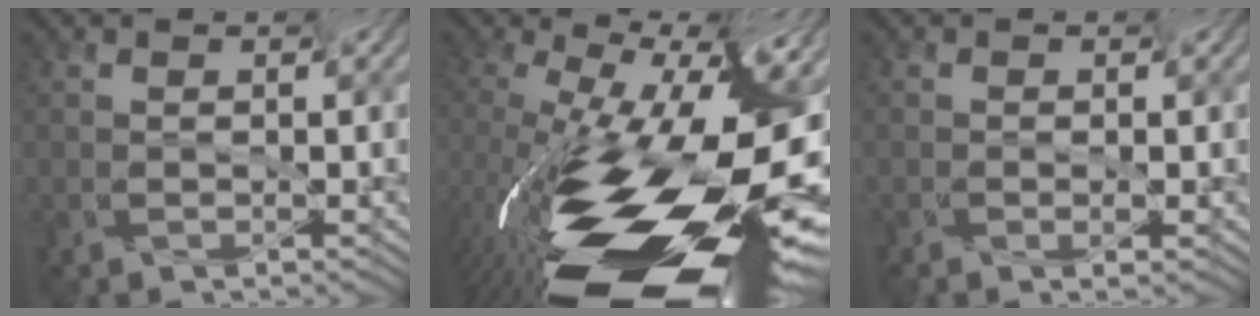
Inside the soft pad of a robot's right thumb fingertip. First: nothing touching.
{"total": 18.7, "force": [-11.1, 5.3, 14.0], "torque": [-0.231, -0.012, -0.182]}
{"total": 0.8, "force": [-0.8, 0.0, 0.1], "torque": [-0.012, 0.008, -0.017]}